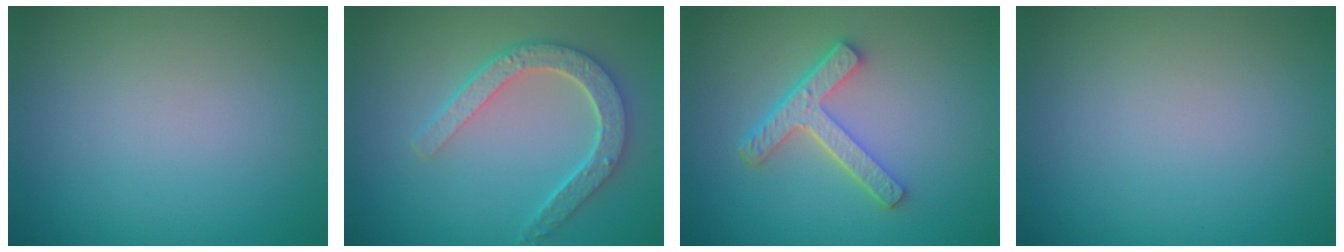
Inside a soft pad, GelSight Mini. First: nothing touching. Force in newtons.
{"total": 4.7, "press": 3.7, "slide": 2.8}
{"total": 4.4, "press": 3.3, "slide": 2.9}
{"total": 0.0}